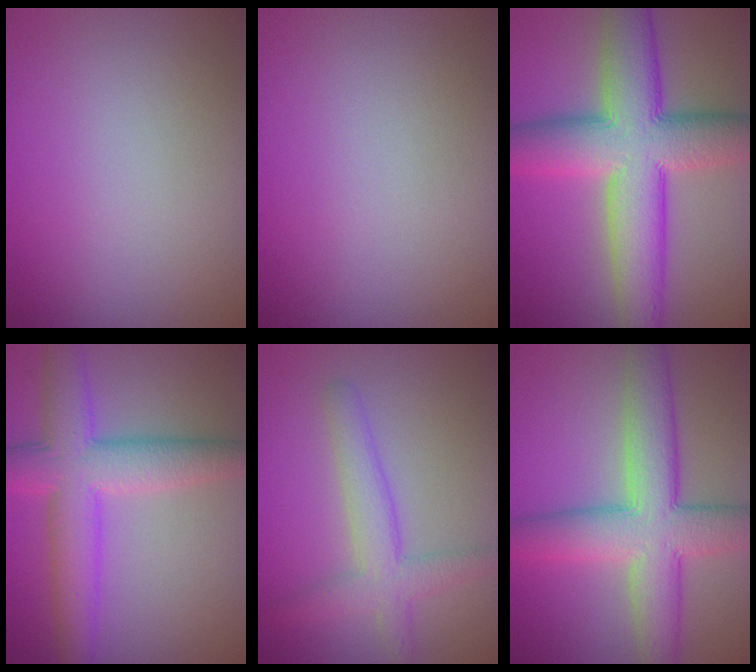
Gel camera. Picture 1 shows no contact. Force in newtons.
{"total": 0.0}
{"total": 11.5, "press": 11.5, "slide": 0.1}
{"total": 7.2, "press": 7.2, "slide": 0.3}
{"total": 3.7, "press": 3.7, "slide": 0.1}
{"total": 8.4, "press": 8.4, "slide": 0.3}